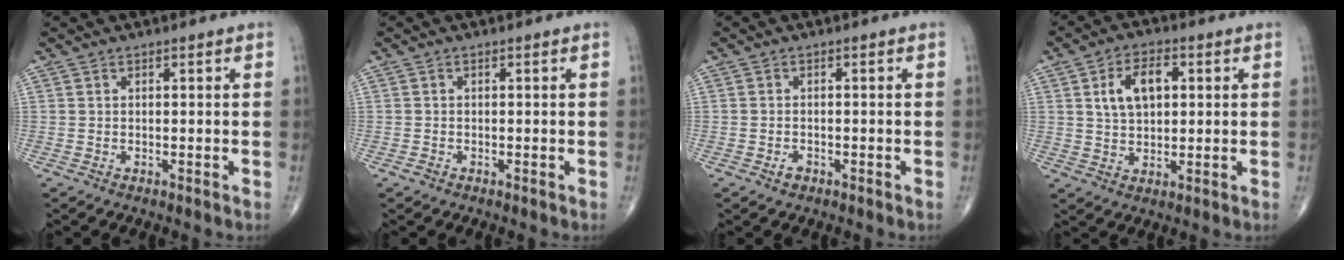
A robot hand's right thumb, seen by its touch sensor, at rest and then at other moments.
{"total": 0.7, "force": [-0.5, 0.4, 0.2], "torque": [-0.001, 0.001, -0.011]}
{"total": 1.3, "force": [-0.8, 0.8, 0.6], "torque": [-0.008, 0.004, -0.014]}
{"total": 8.3, "force": [2.1, 4.9, 6.3], "torque": [-0.098, 0.004, 0.037]}